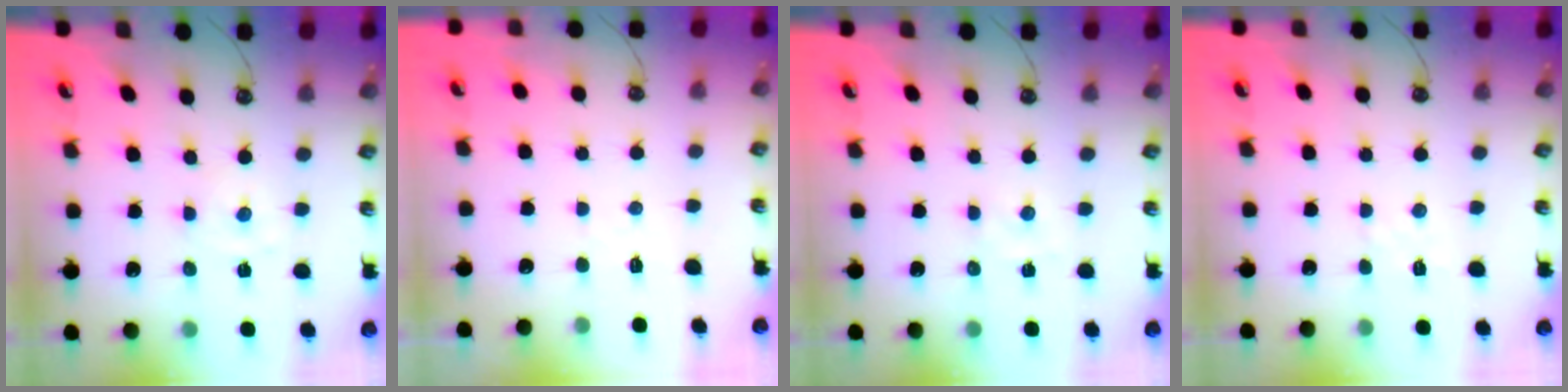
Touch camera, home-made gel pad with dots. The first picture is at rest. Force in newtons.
{"total": 3.3, "press": 3.3, "slide": 0.4}
{"total": 2.2, "press": 2.2, "slide": 0.4}
{"total": 3.7, "press": 3.6, "slide": 0.6}